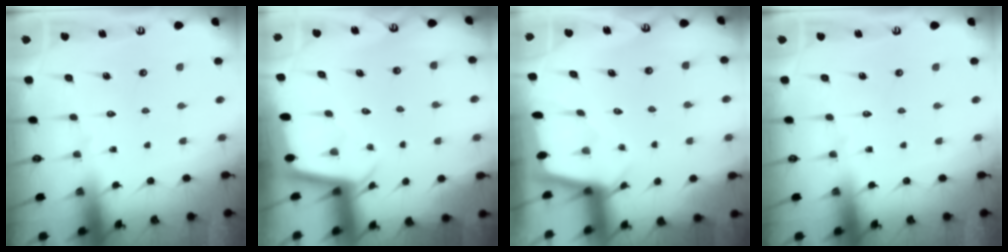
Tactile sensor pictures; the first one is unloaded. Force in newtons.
{"total": 2.1, "press": 2.1, "slide": 0.1}
{"total": 2.3, "press": 2.3, "slide": 0.3}
{"total": 0.0}